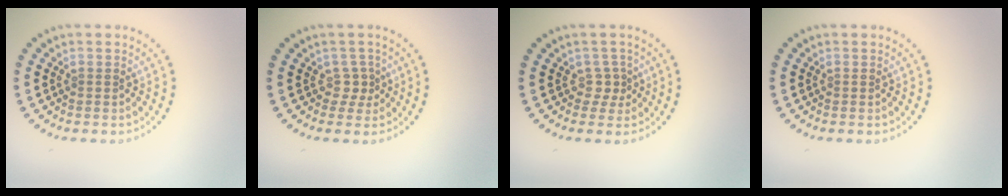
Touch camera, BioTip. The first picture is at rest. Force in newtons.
{"total": 1.4, "press": 0.9, "slide": 1.0}
{"total": 1.4, "press": 0.9, "slide": 1.0}
{"total": 0.0}